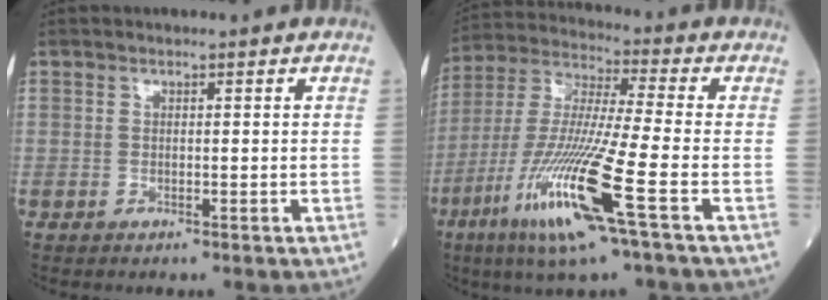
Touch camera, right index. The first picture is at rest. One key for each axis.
{"total": 17.2, "fx": -7.4, "fy": -0.1, "fz": 15.5, "tx": -0.335, "ty": -0.032, "tz": -0.145}